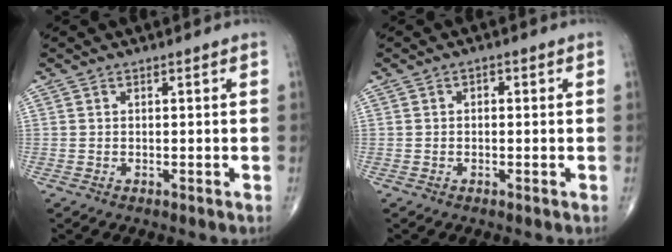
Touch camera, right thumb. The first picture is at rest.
{"total": 1.2, "force": [0.1, 0.8, 0.9], "torque": [-0.006, 0.008, -0.003]}